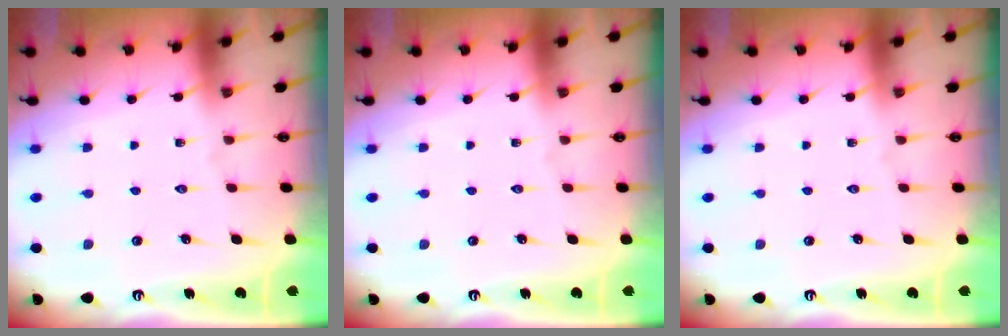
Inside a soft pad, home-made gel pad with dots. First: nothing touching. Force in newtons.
{"total": 0.0}
{"total": 0.0}